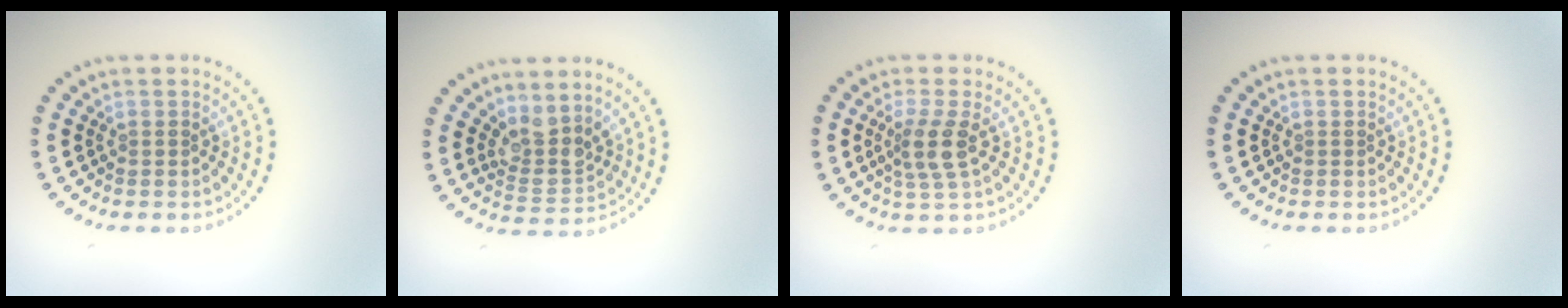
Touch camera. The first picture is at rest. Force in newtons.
{"total": 3.2, "press": 2.4, "slide": 2.2}
{"total": 2.8, "press": 2.3, "slide": 1.7}
{"total": 0.0}